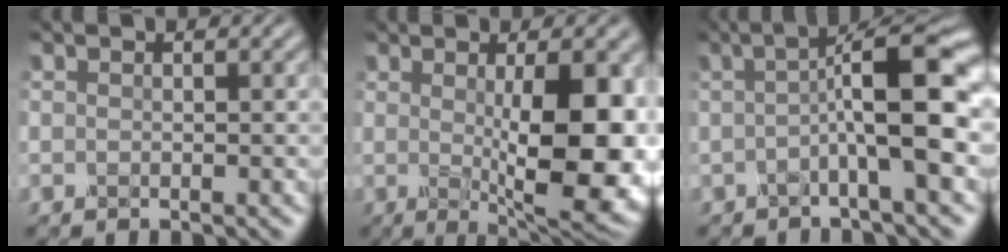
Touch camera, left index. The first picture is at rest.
{"total": 10.1, "force": [-0.2, 2.6, 9.7], "torque": [-0.127, -0.010, 0.004]}
{"total": 7.8, "force": [-0.3, 1.4, 7.6], "torque": [-0.109, 0.018, -0.015]}